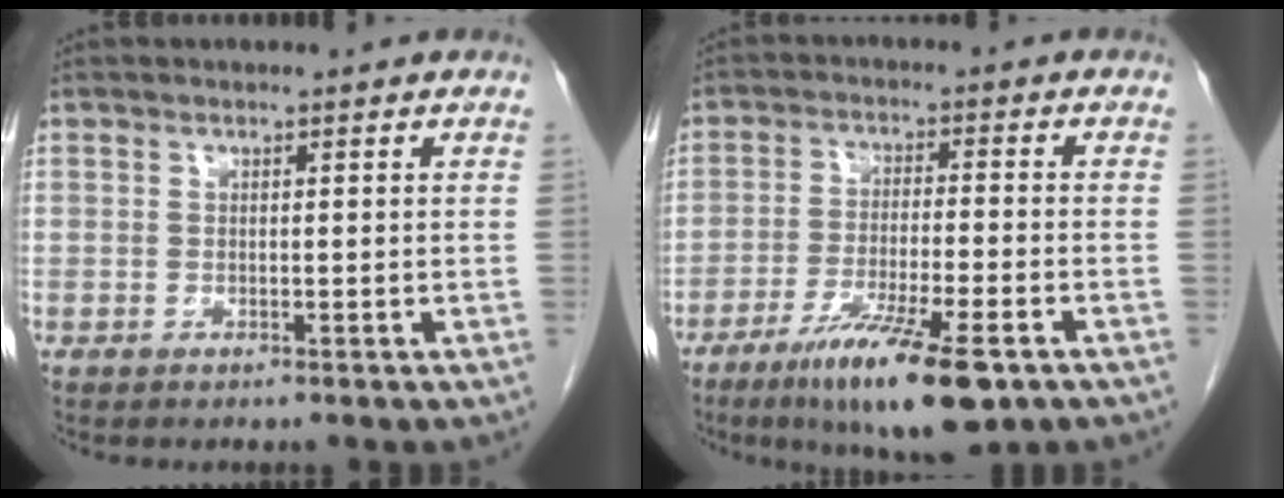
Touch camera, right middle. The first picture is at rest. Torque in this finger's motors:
{"motor_torque": [1.12, -1.02, 0.61, 0.12]}